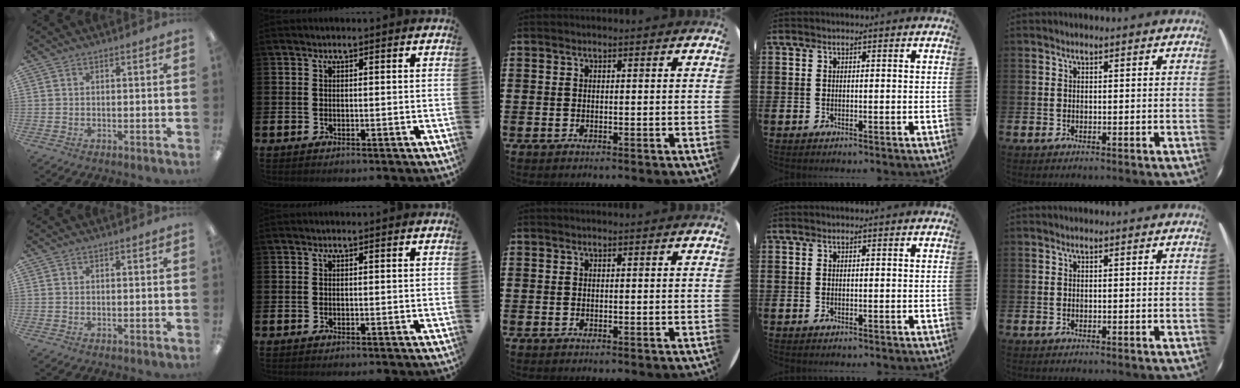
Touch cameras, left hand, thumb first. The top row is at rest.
{}